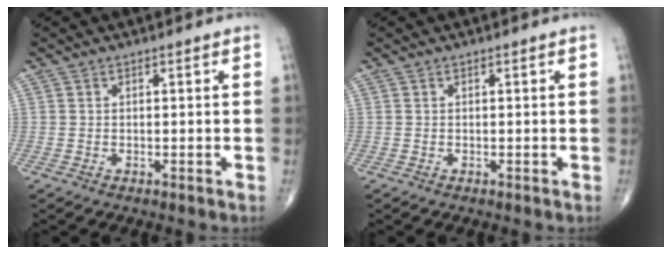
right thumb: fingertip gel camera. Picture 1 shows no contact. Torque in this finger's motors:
{"motor_torque": [0.00, 0.00, -0.01, 0.01, 0.01]}